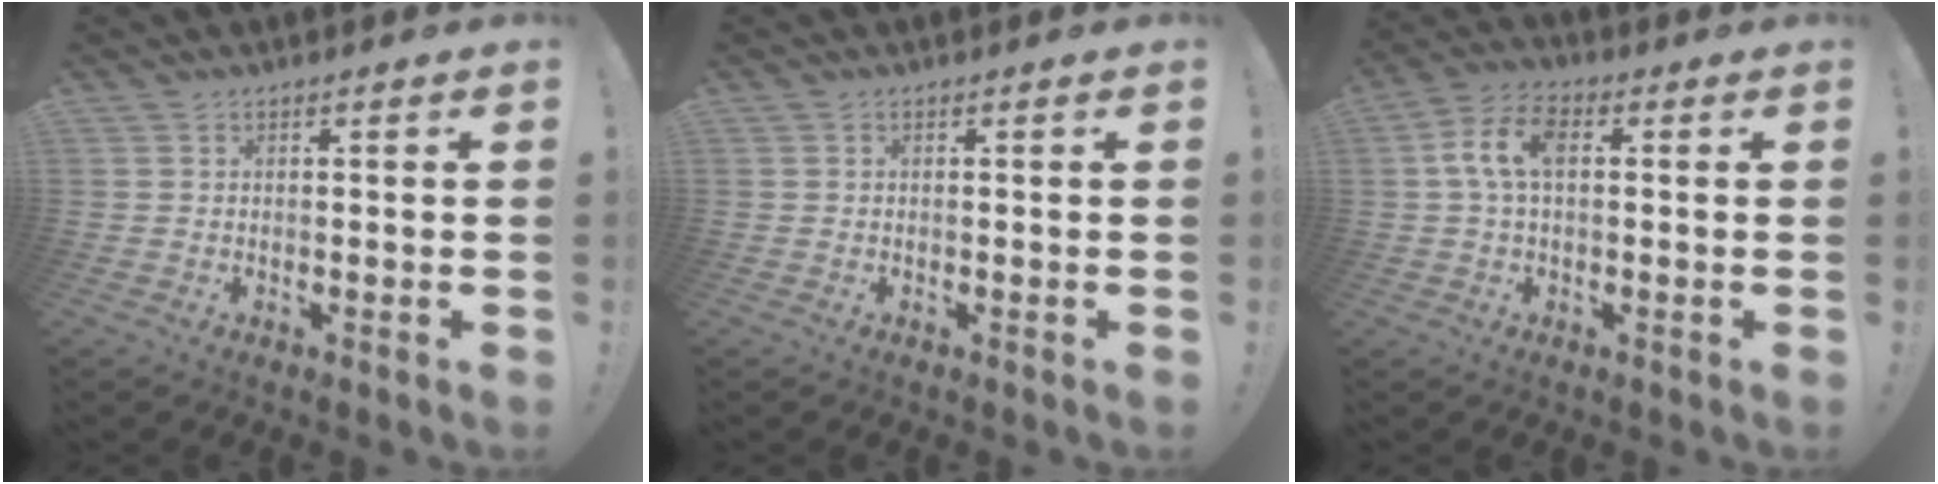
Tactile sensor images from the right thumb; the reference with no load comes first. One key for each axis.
{"total": 0.0}
{"total": 9.0, "fx": 1.7, "fy": 5.2, "fz": 7.1, "tx": -0.144, "ty": 0.013, "tz": 0.033}